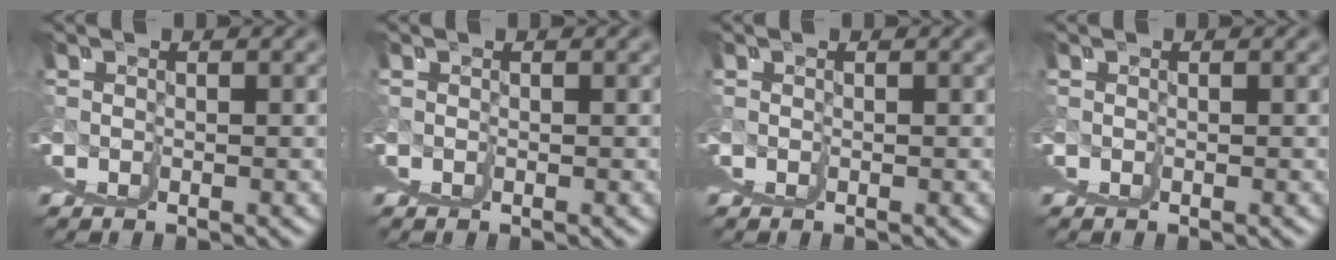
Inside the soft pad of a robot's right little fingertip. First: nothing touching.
{"total": 0.0}
{"total": 0.0}
{"total": 0.0}